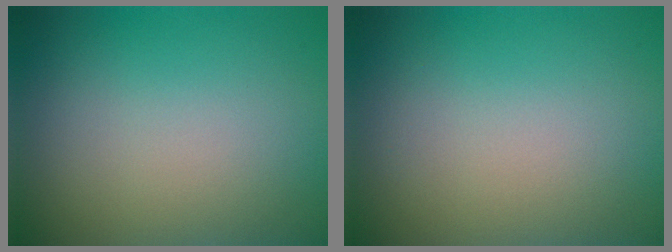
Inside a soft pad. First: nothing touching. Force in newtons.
{"total": 0.0}